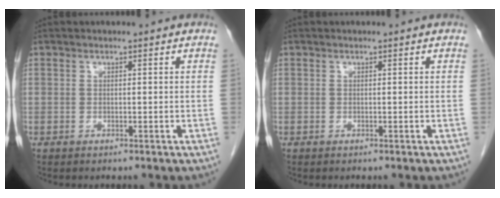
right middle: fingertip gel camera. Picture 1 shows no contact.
{"total": 0.0}